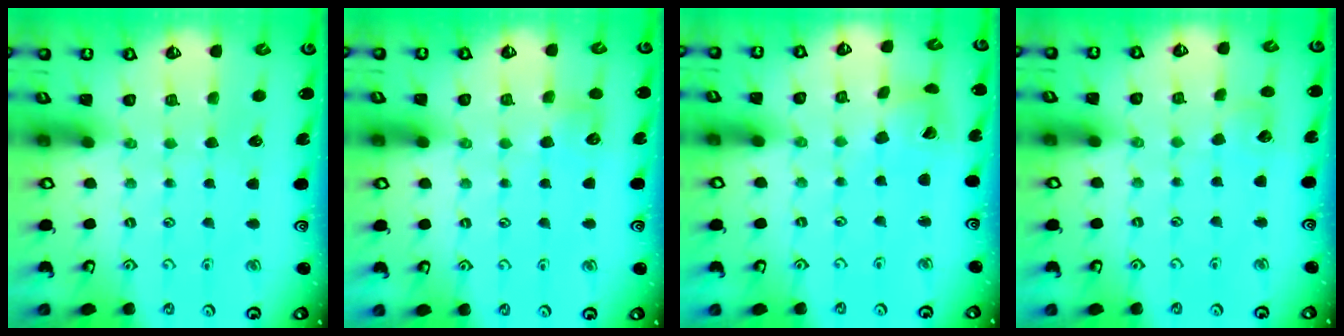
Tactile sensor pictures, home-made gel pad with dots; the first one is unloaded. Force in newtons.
{"total": 5.7, "press": 5.7, "slide": 0.7}
{"total": 7.4, "press": 7.4, "slide": 0.8}
{"total": 4.8, "press": 4.7, "slide": 0.4}